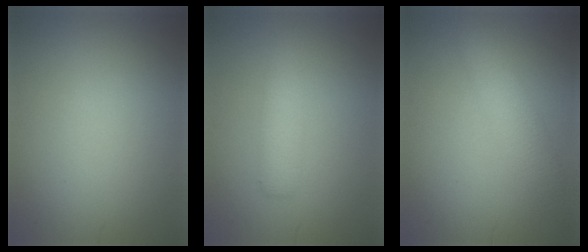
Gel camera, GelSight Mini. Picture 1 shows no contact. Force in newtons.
{"total": 2.1, "press": 2.1, "slide": 0.1}
{"total": 3.5, "press": 3.5, "slide": 0.2}